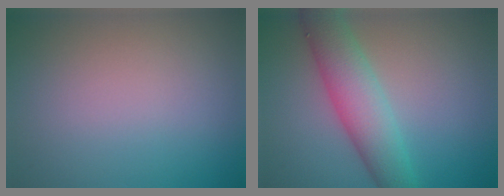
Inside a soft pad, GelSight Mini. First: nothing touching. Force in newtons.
{"total": 5.8, "press": 5.7, "slide": 0.3}